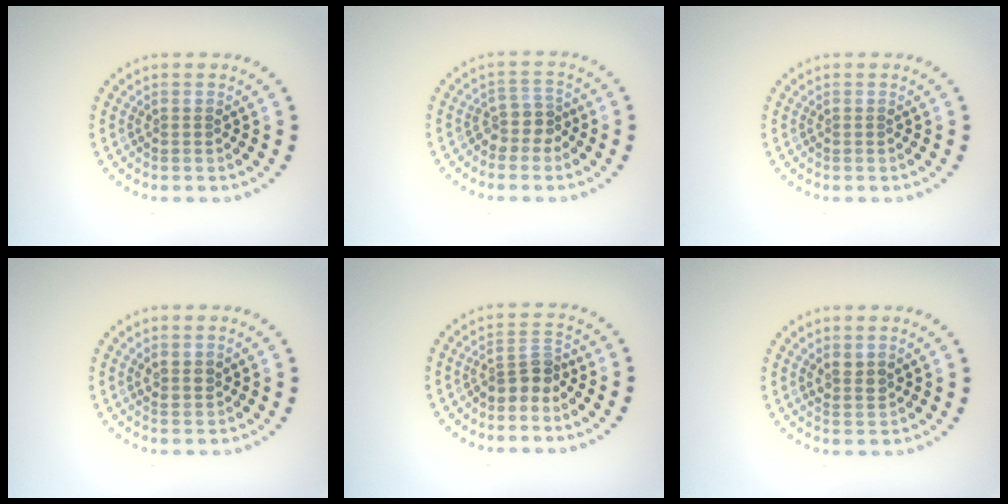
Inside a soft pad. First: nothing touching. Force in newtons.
{"total": 2.2, "press": 1.7, "slide": 1.5}
{"total": 0.0}
{"total": 1.2, "press": 1.1, "slide": 0.5}
{"total": 2.4, "press": 1.8, "slide": 1.6}
{"total": 1.5, "press": 1.3, "slide": 0.8}